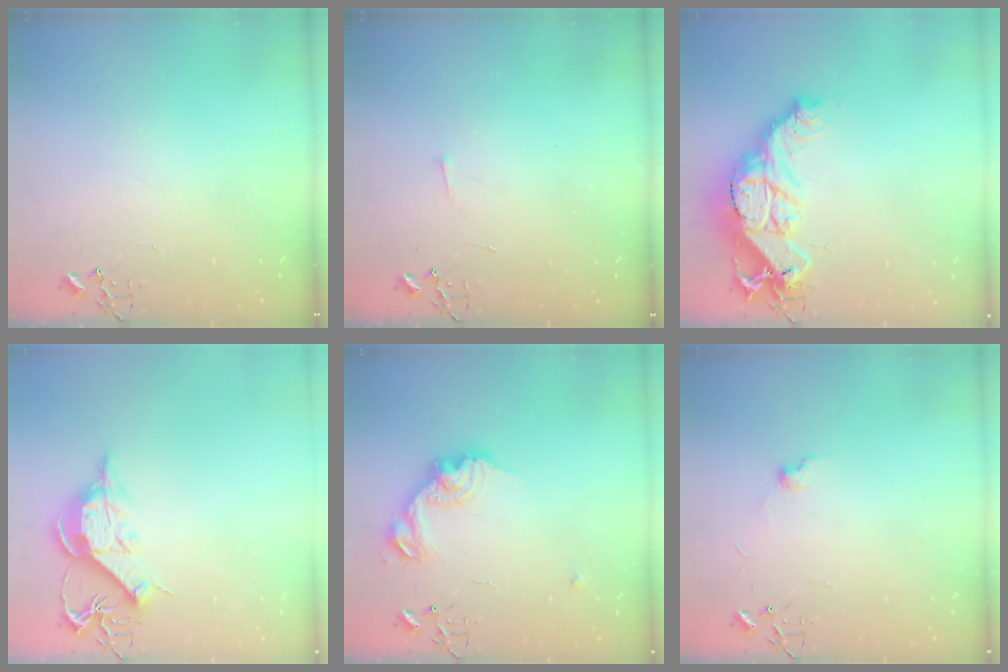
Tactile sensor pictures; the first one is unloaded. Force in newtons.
{"total": 3.0, "press": 2.9, "slide": 0.3}
{"total": 21.5, "press": 21.4, "slide": 1.7}
{"total": 11.0, "press": 11.0, "slide": 0.5}
{"total": 13.8, "press": 13.8, "slide": 0.4}
{"total": 6.9, "press": 6.8, "slide": 1.0}